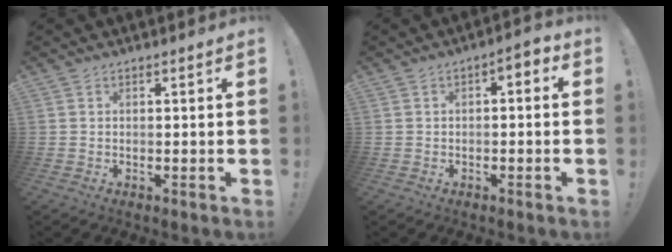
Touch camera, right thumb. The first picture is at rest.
{"total": 3.1, "force": [-1.1, 1.5, 2.4], "torque": [-0.034, 0.008, -0.023]}